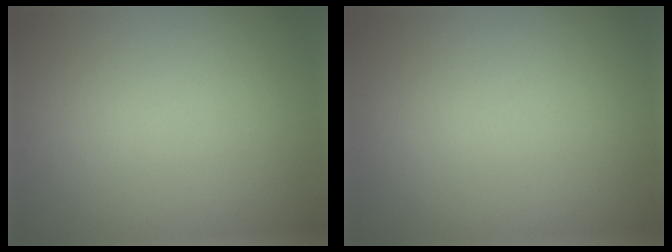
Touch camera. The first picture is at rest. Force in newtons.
{"total": 0.0}